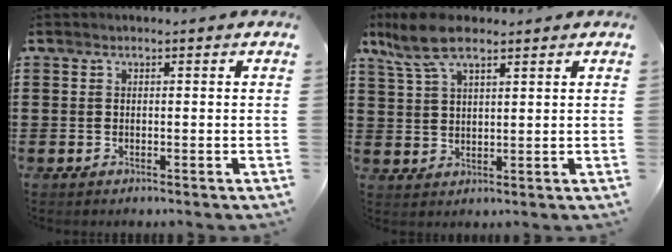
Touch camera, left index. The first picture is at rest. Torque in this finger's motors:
{"motor_torque": [0.75, -0.81, 0.29, 0.10]}